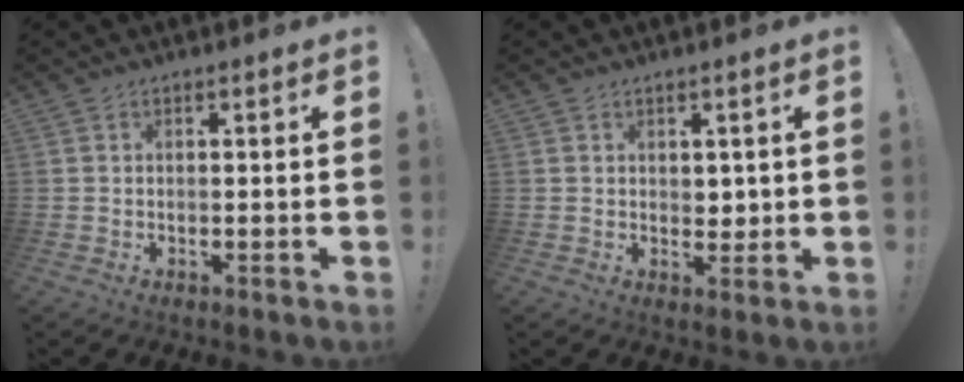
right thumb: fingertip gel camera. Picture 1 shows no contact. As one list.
[{"total": 3.1, "force": [1.3, 2.7, 0.8], "torque": [0.009, -0.012, 0.019]}]